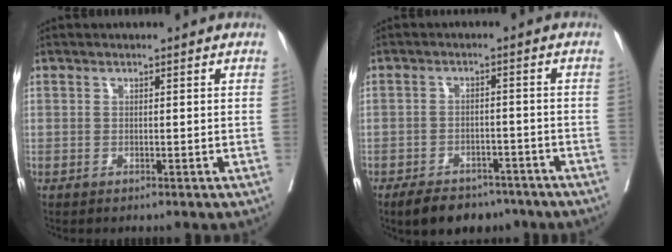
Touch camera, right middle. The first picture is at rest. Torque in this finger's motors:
{"motor_torque": [0.51, -0.56, 0.09, 0.02]}